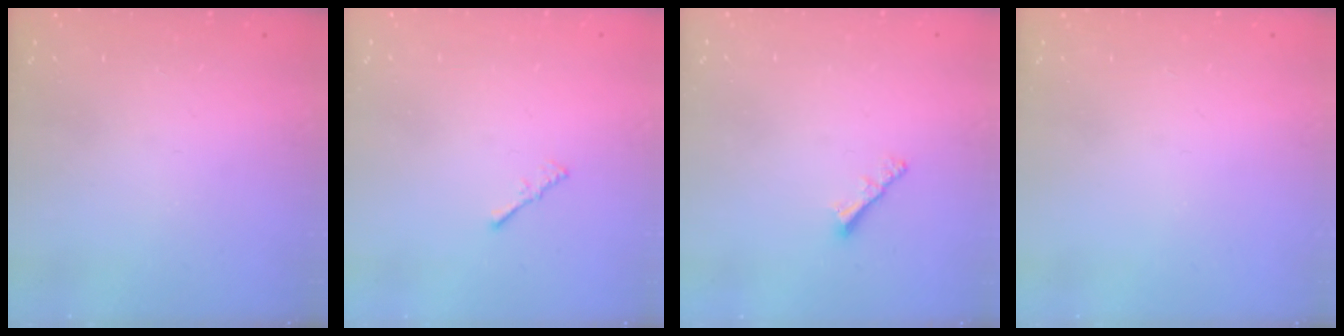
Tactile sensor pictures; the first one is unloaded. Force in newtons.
{"total": 0.7, "press": 0.6, "slide": 0.3}
{"total": 1.9, "press": 1.8, "slide": 0.5}
{"total": 0.0}